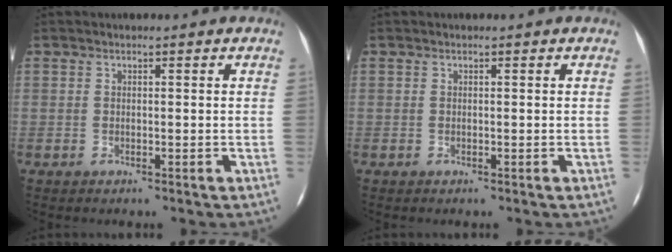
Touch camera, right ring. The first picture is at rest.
{"total": 0.0}